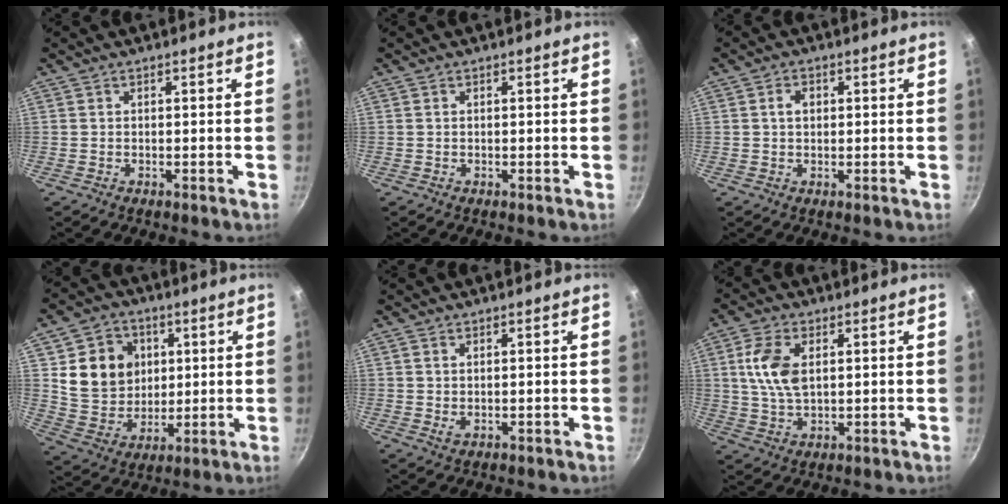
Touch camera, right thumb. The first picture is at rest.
{"total": 0.0}
{"total": 2.4, "force": [0.5, 1.8, 1.6], "torque": [-0.016, 0.004, 0.006]}
{"total": 13.5, "force": [3.3, 11.6, 6.0], "torque": [-0.074, -0.010, 0.067]}
{"total": 1.0, "force": [0.3, 0.5, 0.7], "torque": [-0.012, -0.003, 0.006]}
{"total": 8.8, "force": [2.0, 5.0, 7.0], "torque": [-0.130, -0.004, 0.039]}